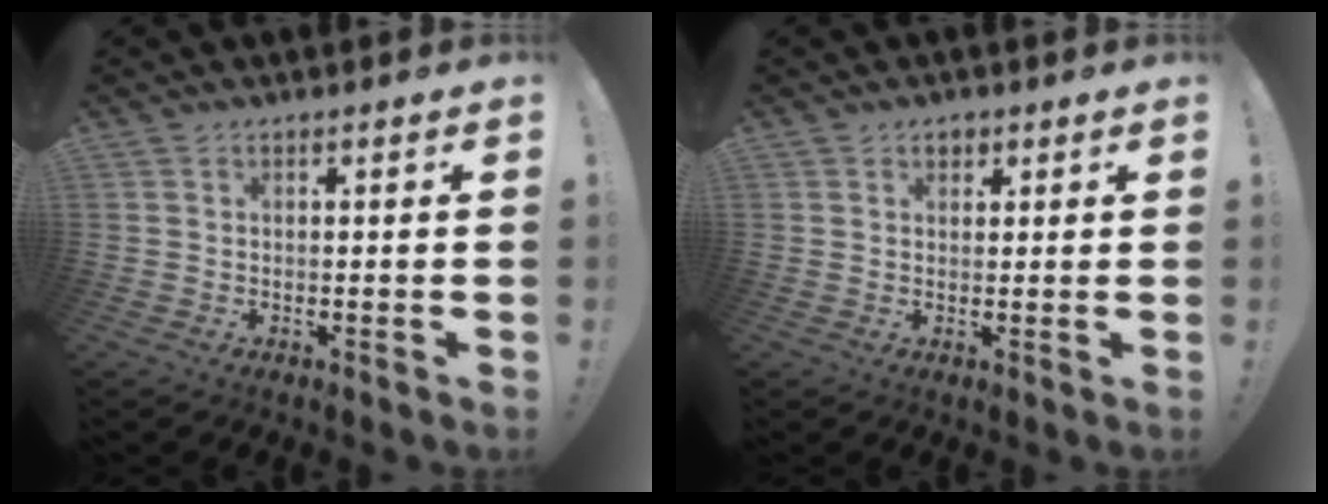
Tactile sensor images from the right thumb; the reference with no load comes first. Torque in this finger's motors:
{"motor_torque": [0.36, 0.68, 0.56, 0.02, -0.02]}